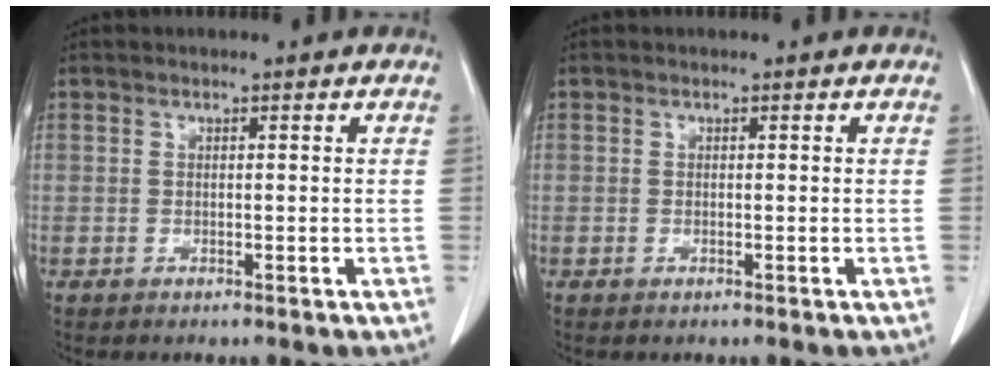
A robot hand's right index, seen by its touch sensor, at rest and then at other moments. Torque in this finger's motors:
{"motor_torque": [-0.03, 0.00, 0.00, 0.01]}